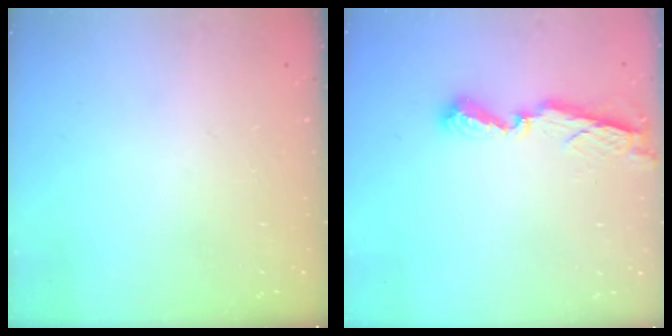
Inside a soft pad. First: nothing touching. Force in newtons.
{"total": 7.8, "press": 7.8, "slide": 0.5}